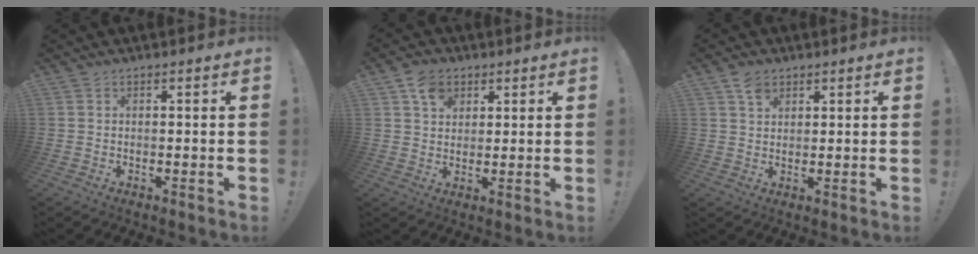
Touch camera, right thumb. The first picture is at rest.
{"total": 6.8, "force": [3.5, 5.1, 2.8], "torque": [-0.044, -0.008, 0.064]}
{"total": 4.1, "force": [2.6, 2.6, 1.7], "torque": [-0.023, -0.011, 0.047]}